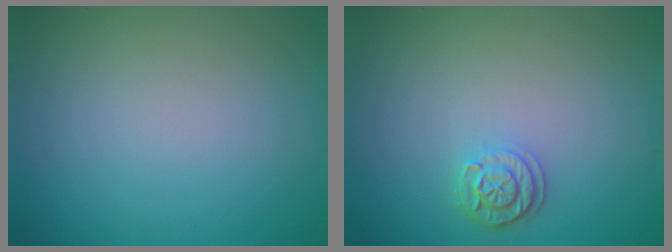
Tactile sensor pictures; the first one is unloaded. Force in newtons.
{"total": 2.1, "press": 1.8, "slide": 0.9}